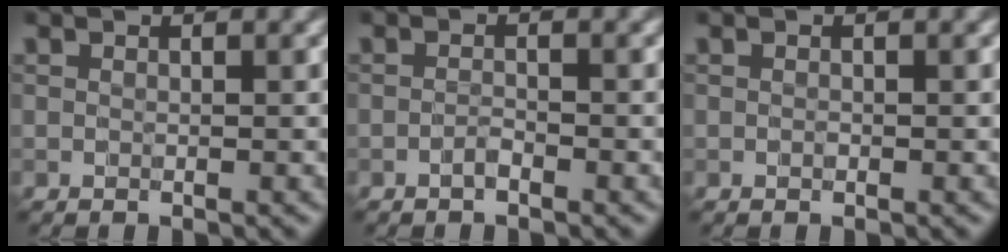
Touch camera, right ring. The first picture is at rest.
{"total": 0.9, "force": [-0.6, 0.2, 0.6], "torque": [-0.010, 0.003, -0.013]}
{"total": 0.0}